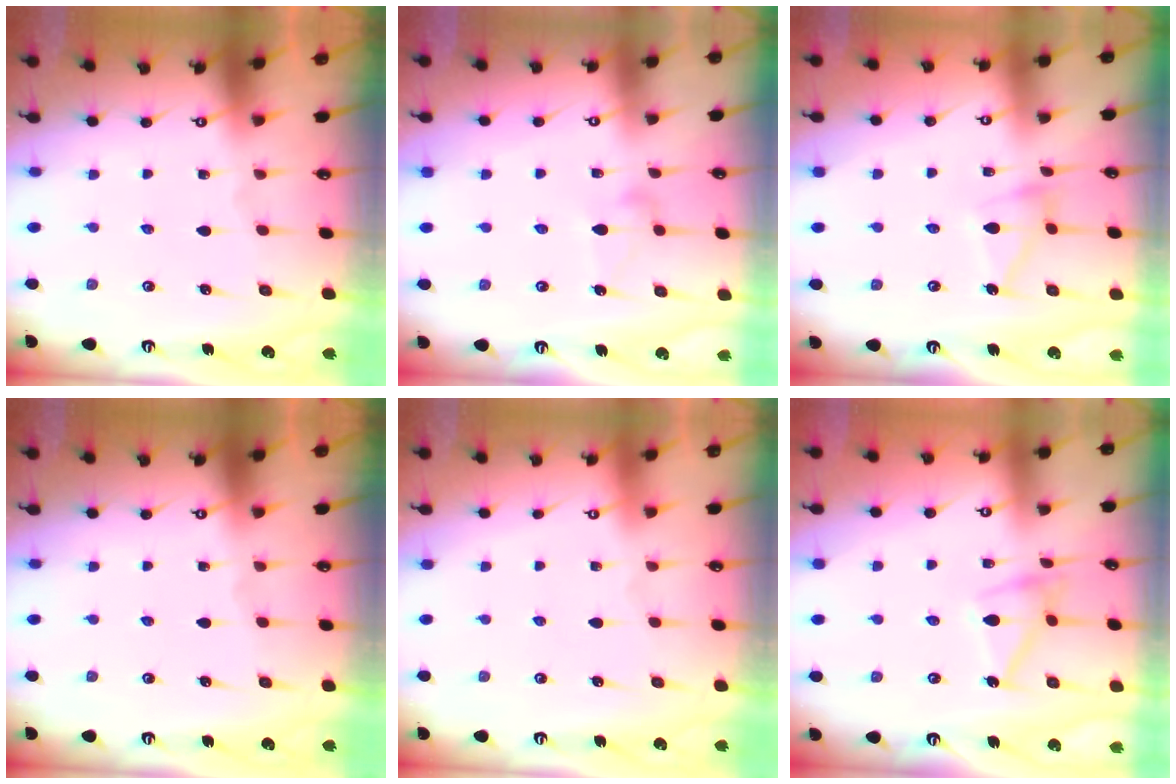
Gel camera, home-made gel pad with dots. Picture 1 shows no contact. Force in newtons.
{"total": 6.6, "press": 6.5, "slide": 0.4}
{"total": 10.2, "press": 10.1, "slide": 0.6}
{"total": 0.0}
{"total": 3.9, "press": 3.9, "slide": 0.1}
{"total": 13.3, "press": 13.3, "slide": 0.2}